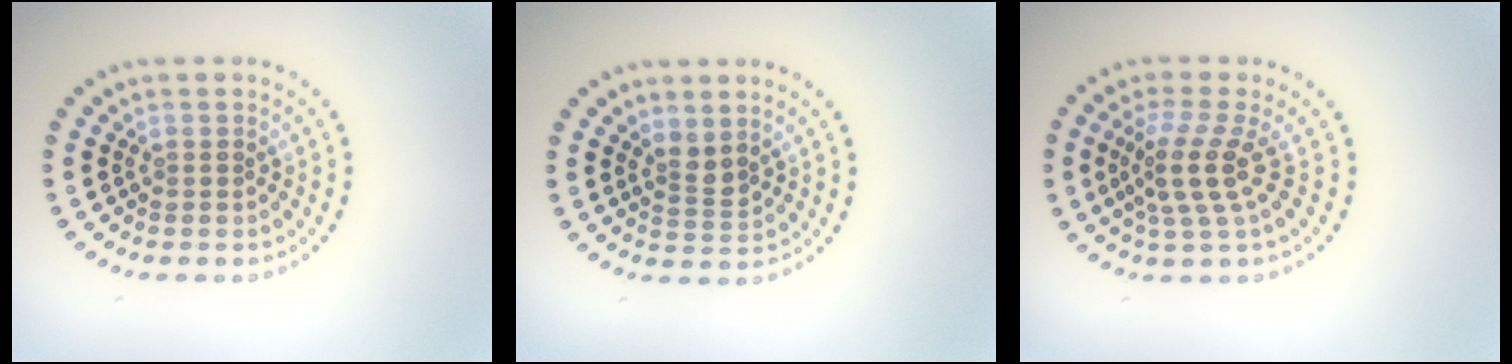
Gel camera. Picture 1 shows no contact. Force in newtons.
{"total": 1.7, "press": 1.4, "slide": 1.1}
{"total": 3.7, "press": 2.6, "slide": 2.6}